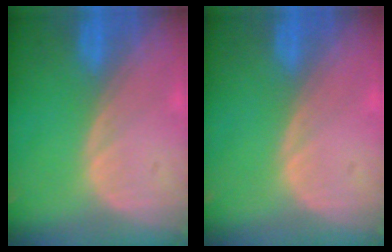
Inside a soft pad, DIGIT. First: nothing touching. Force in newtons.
{"total": 0.0}